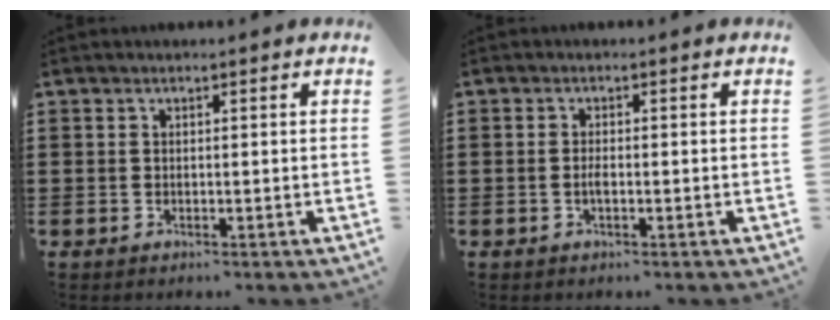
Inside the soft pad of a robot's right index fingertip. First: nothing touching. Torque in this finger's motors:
{"motor_torque": [2.14, 0.00, 0.05, 0.04]}